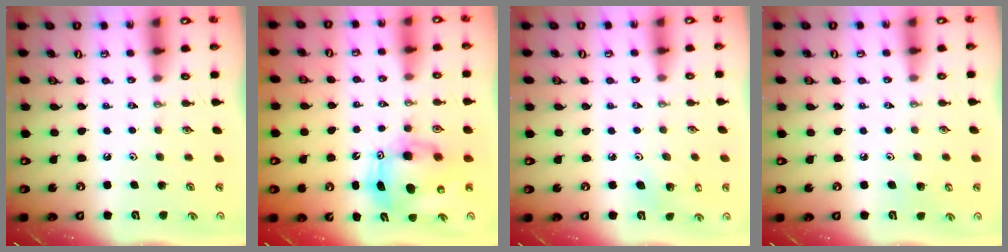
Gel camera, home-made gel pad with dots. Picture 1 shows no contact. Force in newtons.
{"total": 10.2, "press": 9.9, "slide": 2.3}
{"total": 5.8, "press": 5.7, "slide": 1.2}
{"total": 5.0, "press": 4.8, "slide": 1.2}